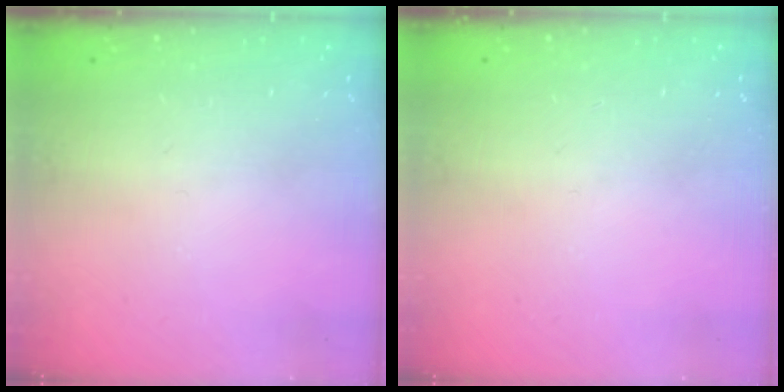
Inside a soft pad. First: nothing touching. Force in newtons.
{"total": 0.0}